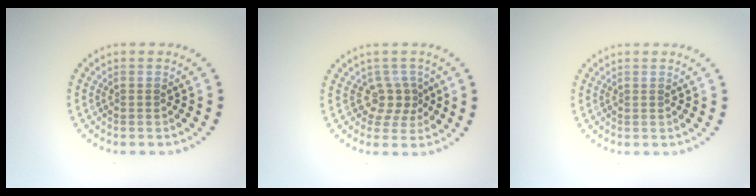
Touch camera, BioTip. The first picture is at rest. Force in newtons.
{"total": 2.4, "press": 1.6, "slide": 1.8}
{"total": 0.0}